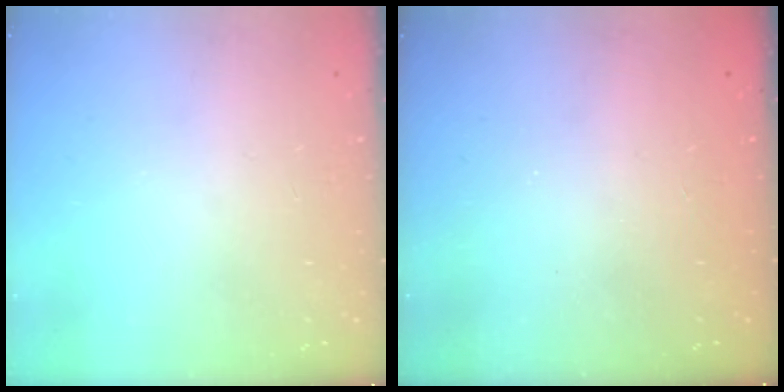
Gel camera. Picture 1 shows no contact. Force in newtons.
{"total": 2.3, "press": 2.1, "slide": 0.7}